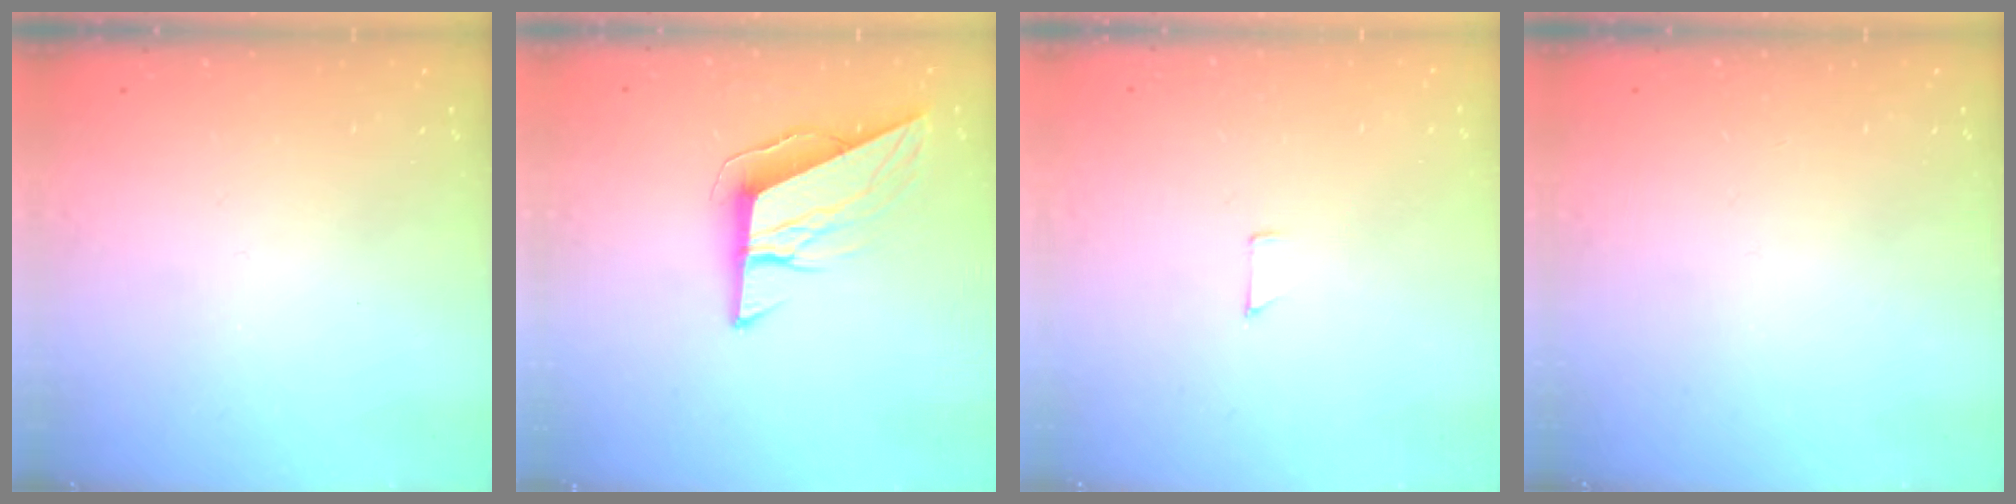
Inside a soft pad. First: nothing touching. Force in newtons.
{"total": 9.3, "press": 9.3, "slide": 0.6}
{"total": 3.8, "press": 3.8, "slide": 0.3}
{"total": 0.0}